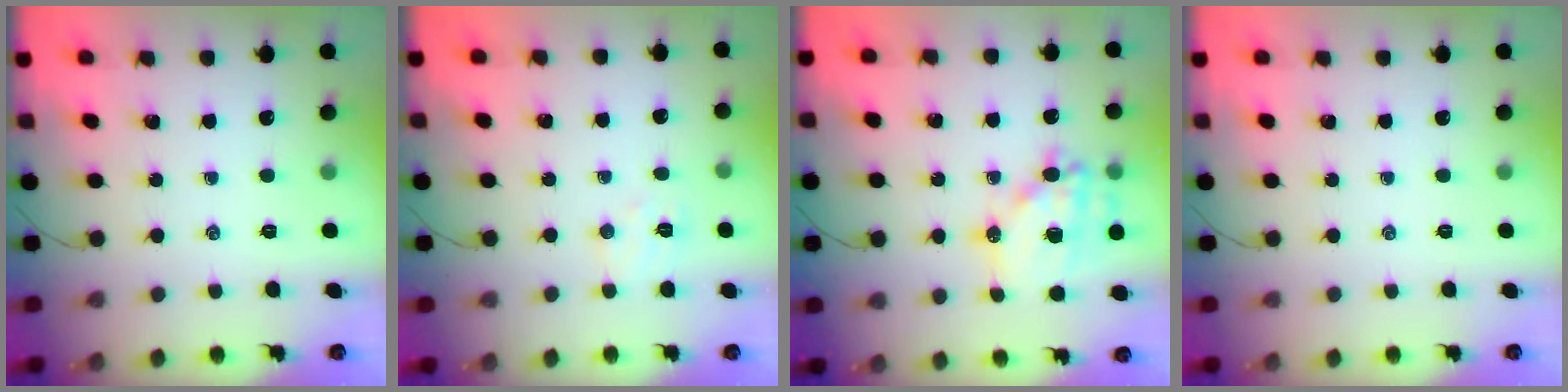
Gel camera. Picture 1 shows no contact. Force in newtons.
{"total": 5.2, "press": 5.1, "slide": 1.1}
{"total": 17.2, "press": 16.8, "slide": 3.4}
{"total": 0.0}